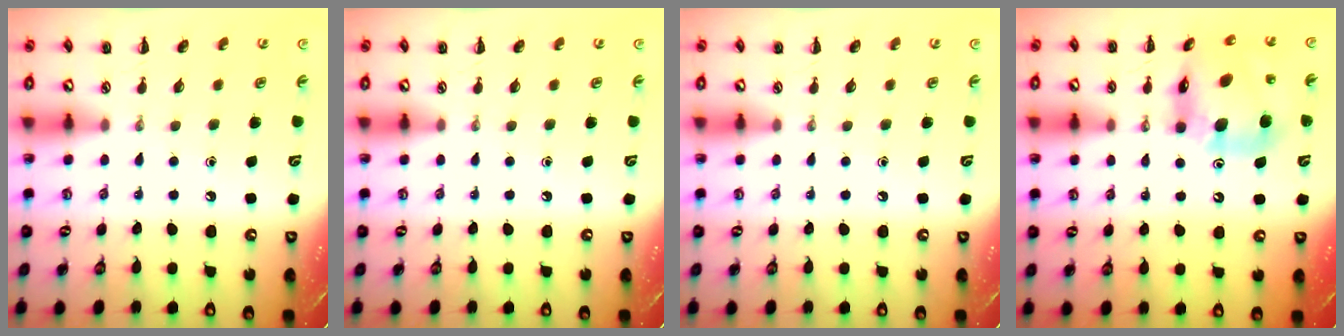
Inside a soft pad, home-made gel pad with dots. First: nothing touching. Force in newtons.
{"total": 0.0}
{"total": 0.0}
{"total": 15.2, "press": 14.4, "slide": 4.8}